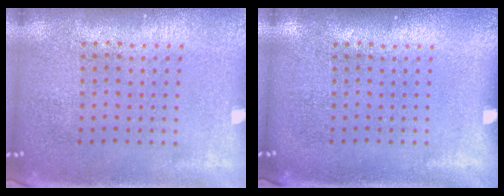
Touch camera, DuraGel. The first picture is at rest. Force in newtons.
{"total": 0.0}